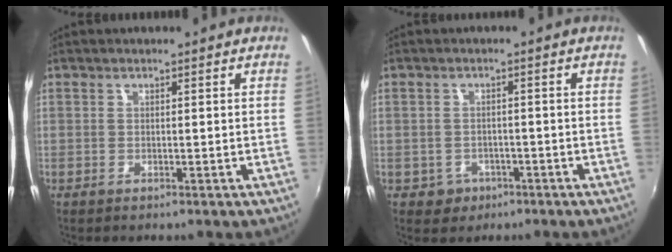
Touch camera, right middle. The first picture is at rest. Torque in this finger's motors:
{"motor_torque": [0.25, -0.38, 0.02, -0.01]}